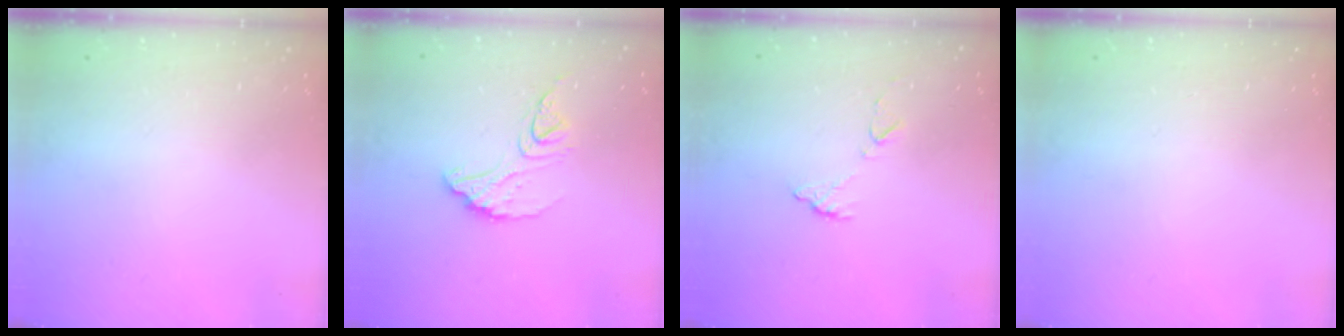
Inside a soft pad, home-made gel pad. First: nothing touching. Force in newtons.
{"total": 10.9, "press": 10.9, "slide": 1.0}
{"total": 6.6, "press": 6.6, "slide": 0.6}
{"total": 0.0}